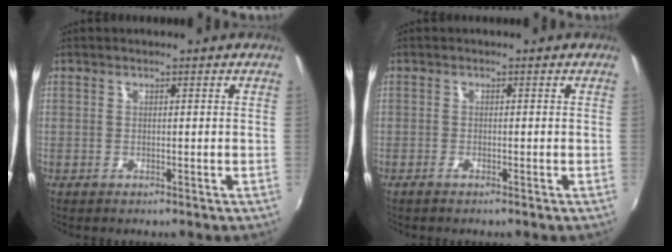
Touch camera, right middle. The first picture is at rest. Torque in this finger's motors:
{"motor_torque": [-0.24, -0.06, -0.01, -0.01]}